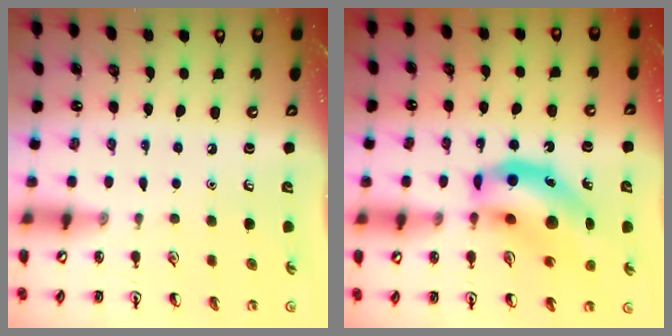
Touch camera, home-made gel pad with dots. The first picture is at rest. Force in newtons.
{"total": 15.3, "press": 14.7, "slide": 4.5}